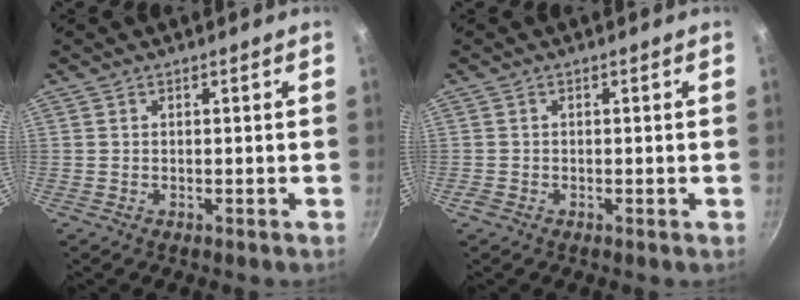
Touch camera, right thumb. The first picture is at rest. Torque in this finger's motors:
{"motor_torque": [0.15, -0.02, 0.55, -0.37, 0.07]}